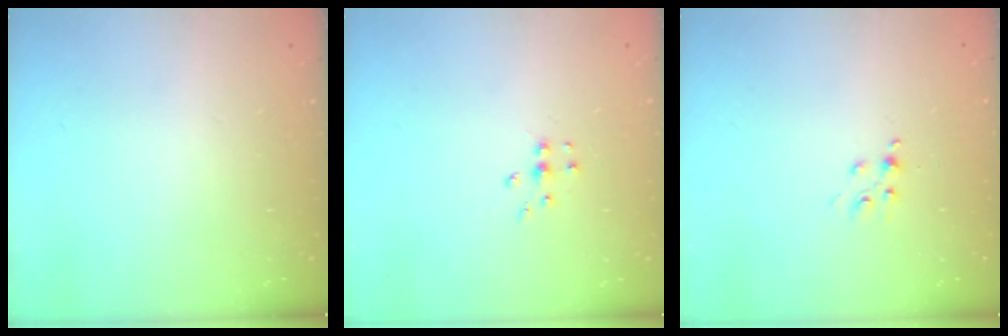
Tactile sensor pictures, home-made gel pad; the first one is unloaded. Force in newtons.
{"total": 5.4, "press": 5.3, "slide": 0.7}
{"total": 4.9, "press": 4.9, "slide": 0.7}